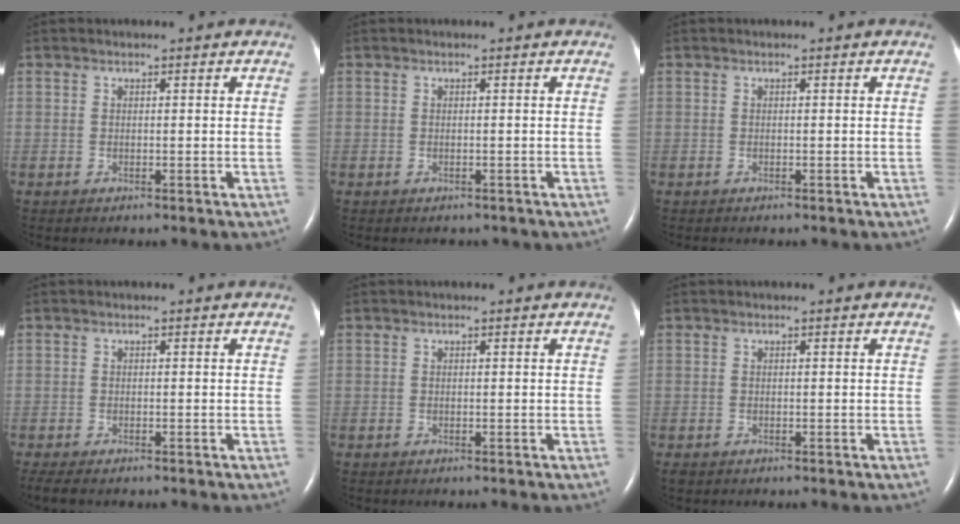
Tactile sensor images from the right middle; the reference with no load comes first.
{"total": 1.9, "force": [-1.5, 0.9, 0.5], "torque": [-0.011, -0.002, -0.015]}
{"total": 0.5, "force": [-0.5, 0.1, 0.2], "torque": [-0.006, -0.001, -0.005]}
{"total": 3.1, "force": [-2.4, 1.0, 1.7], "torque": [-0.036, -0.012, -0.035]}
{"total": 0.0}
{"total": 0.6, "force": [-0.4, 0.4, 0.2], "torque": [-0.008, -0.001, -0.005]}